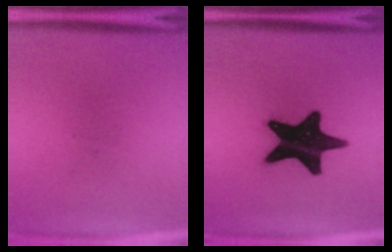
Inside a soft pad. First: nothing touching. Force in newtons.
{"total": 19.5}